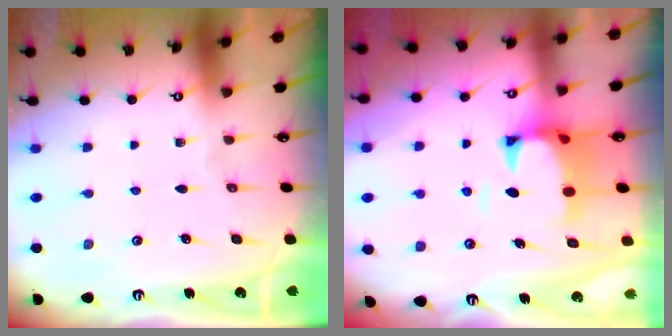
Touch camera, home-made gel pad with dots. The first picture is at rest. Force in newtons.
{"total": 2.6, "press": 2.4, "slide": 1.1}